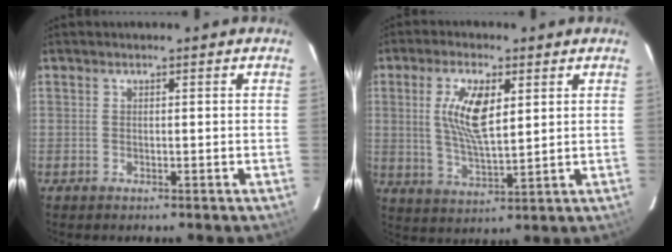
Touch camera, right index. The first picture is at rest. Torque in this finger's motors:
{"motor_torque": [1.05, 0.60, 0.38, 0.17]}